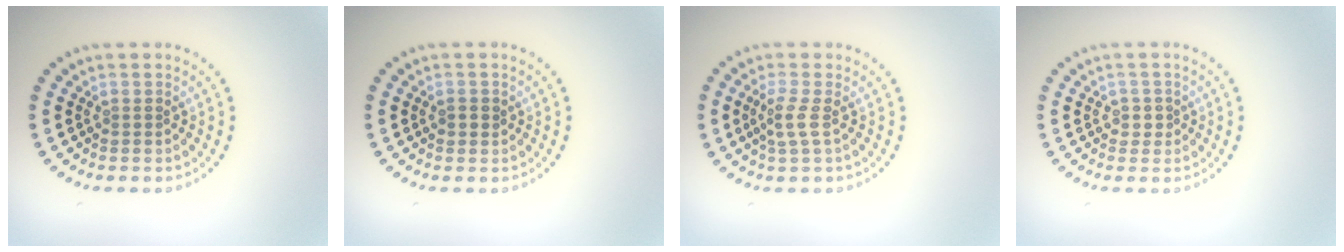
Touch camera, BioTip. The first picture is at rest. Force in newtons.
{"total": 1.1, "press": 1.1, "slide": 0.2}
{"total": 1.8, "press": 1.4, "slide": 1.1}
{"total": 1.1, "press": 1.0, "slide": 0.6}